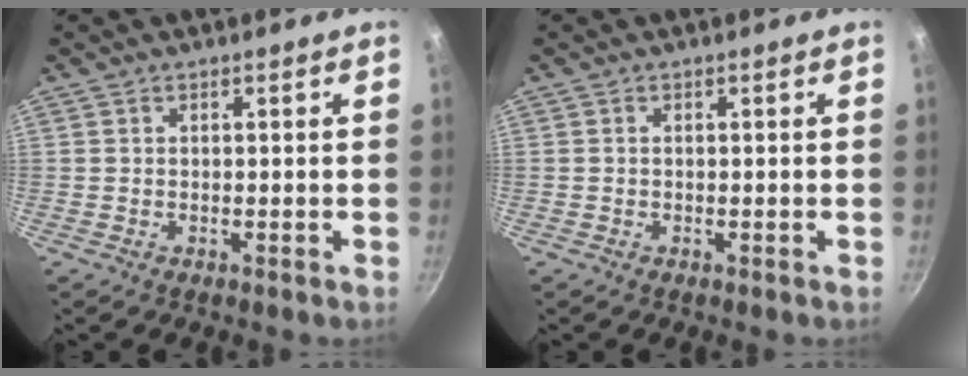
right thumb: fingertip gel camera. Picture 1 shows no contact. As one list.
[{"total": 0.0}]